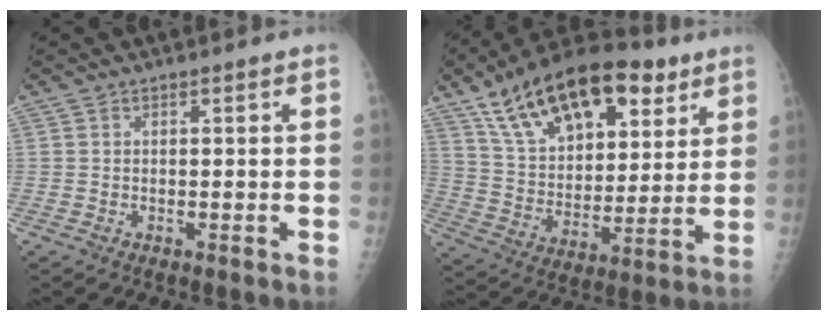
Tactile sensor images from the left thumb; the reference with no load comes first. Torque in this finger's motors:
{"motor_torque": [0.76, 0.80, 1.61, -1.16, 0.19]}